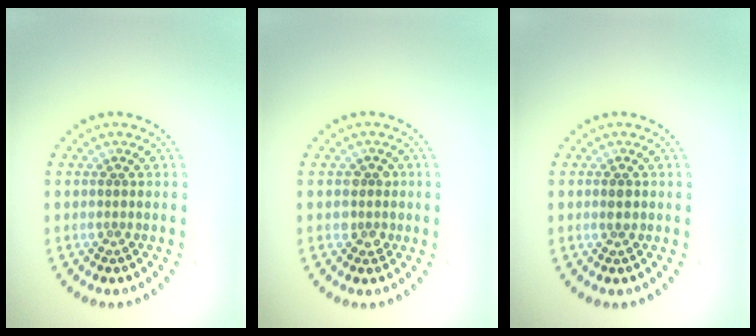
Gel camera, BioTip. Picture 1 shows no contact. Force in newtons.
{"total": 1.7, "press": 1.5, "slide": 0.8}
{"total": 1.3, "press": 1.2, "slide": 0.3}